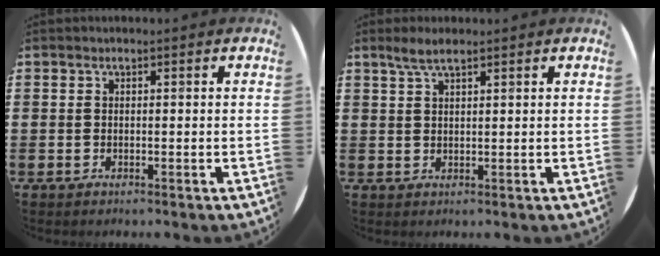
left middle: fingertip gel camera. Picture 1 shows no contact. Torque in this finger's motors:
{"motor_torque": [0.61, -0.27, 0.09, 0.02]}